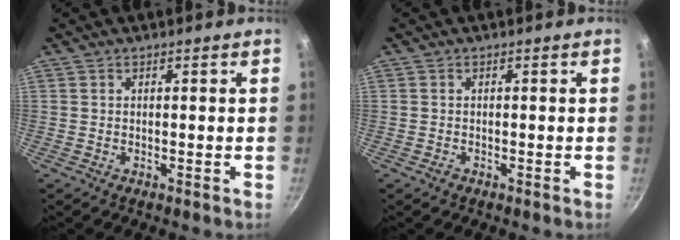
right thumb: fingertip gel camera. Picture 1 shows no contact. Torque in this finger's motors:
{"motor_torque": [0.41, 0.32, -0.10, 0.05, 0.03]}